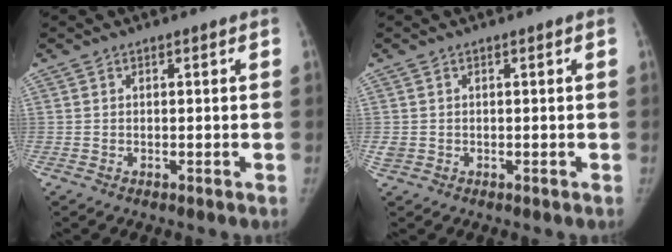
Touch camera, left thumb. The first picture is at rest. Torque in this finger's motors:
{"motor_torque": [0.19, 0.95, 0.17, -0.56, -0.01]}